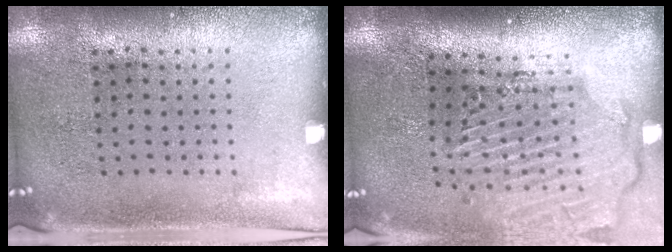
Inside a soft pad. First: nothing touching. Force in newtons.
{"total": 2.8, "press": 2.3, "slide": 1.7}